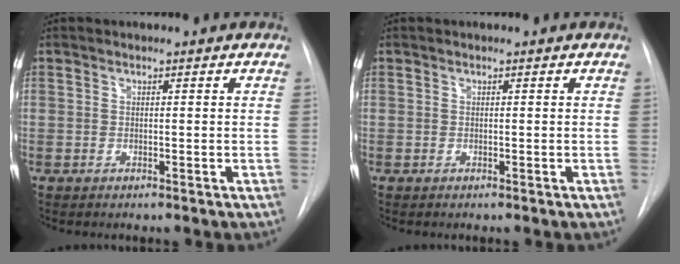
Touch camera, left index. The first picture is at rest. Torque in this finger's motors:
{"motor_torque": [0.00, 0.00, -0.03, 0.00]}